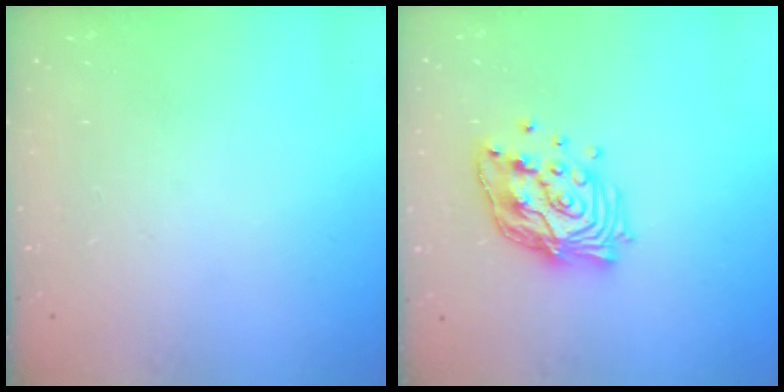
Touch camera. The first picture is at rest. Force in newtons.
{"total": 14.8, "press": 14.8, "slide": 1.2}